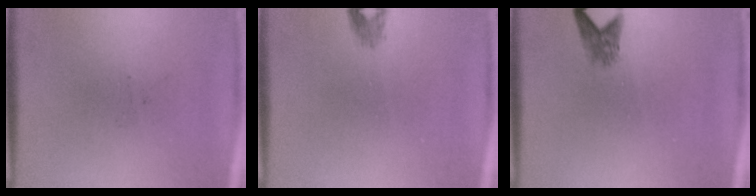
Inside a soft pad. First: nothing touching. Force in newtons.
{"total": 1.2}
{"total": 2.0}